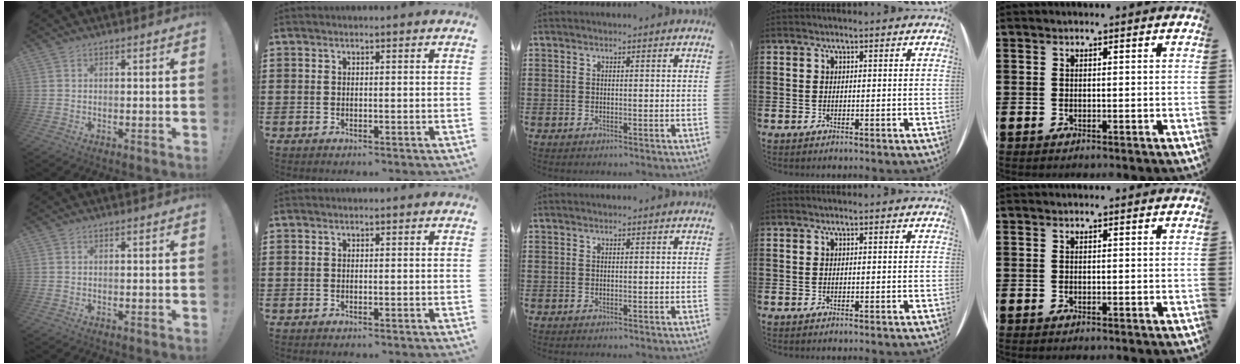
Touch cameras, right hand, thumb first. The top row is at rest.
{}